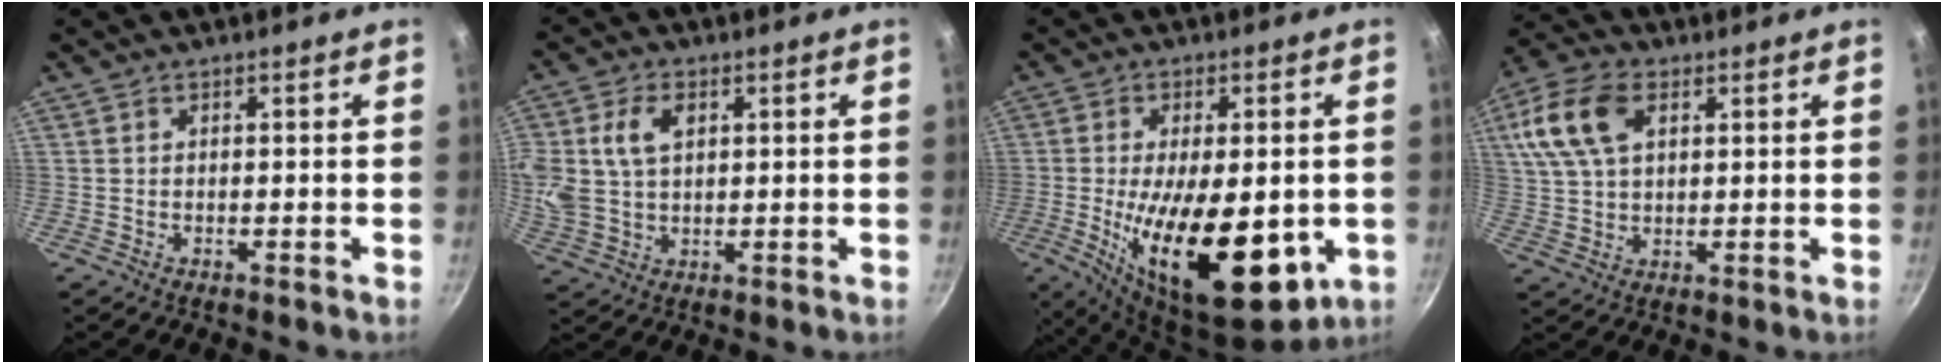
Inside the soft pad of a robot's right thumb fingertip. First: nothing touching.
{"total": 13.9, "force": [3.4, 10.1, 8.9], "torque": [-0.194, 0.015, 0.069]}
{"total": 20.8, "force": [-4.0, 9.3, 18.2], "torque": [-0.281, -0.015, -0.053]}
{"total": 12.8, "force": [4.4, 7.8, 9.1], "torque": [-0.173, 0.009, 0.077]}